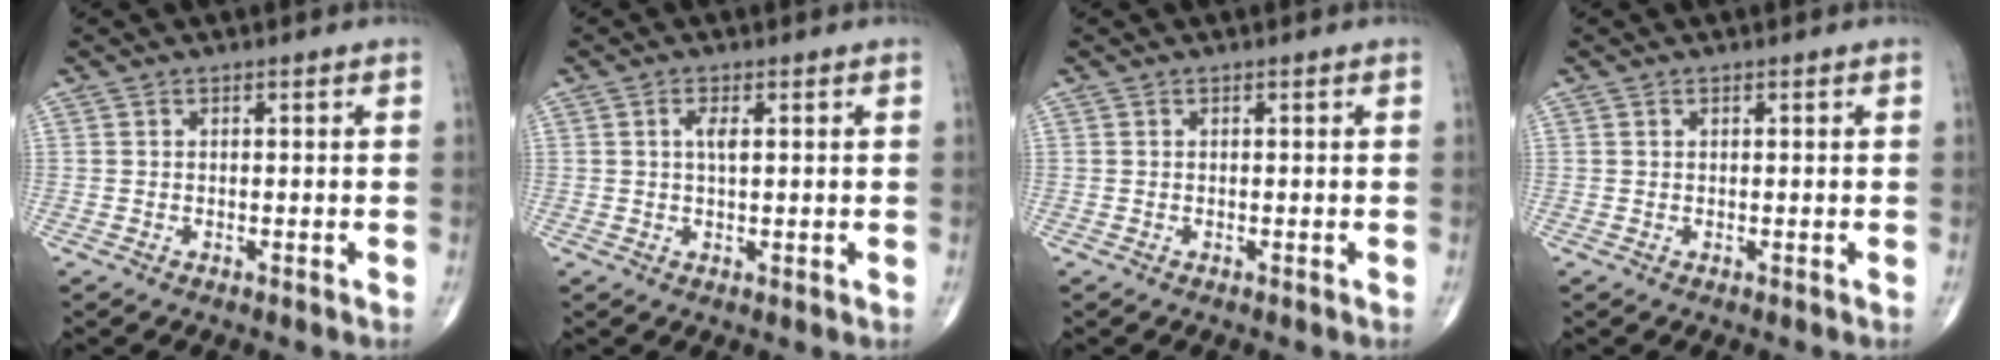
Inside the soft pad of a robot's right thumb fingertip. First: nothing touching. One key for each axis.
{"total": 2.7, "fx": 0.7, "fy": 0.9, "fz": 2.5, "tx": -0.047, "ty": -0.004, "tz": 0.012}
{"total": 0.0}
{"total": 0.0}